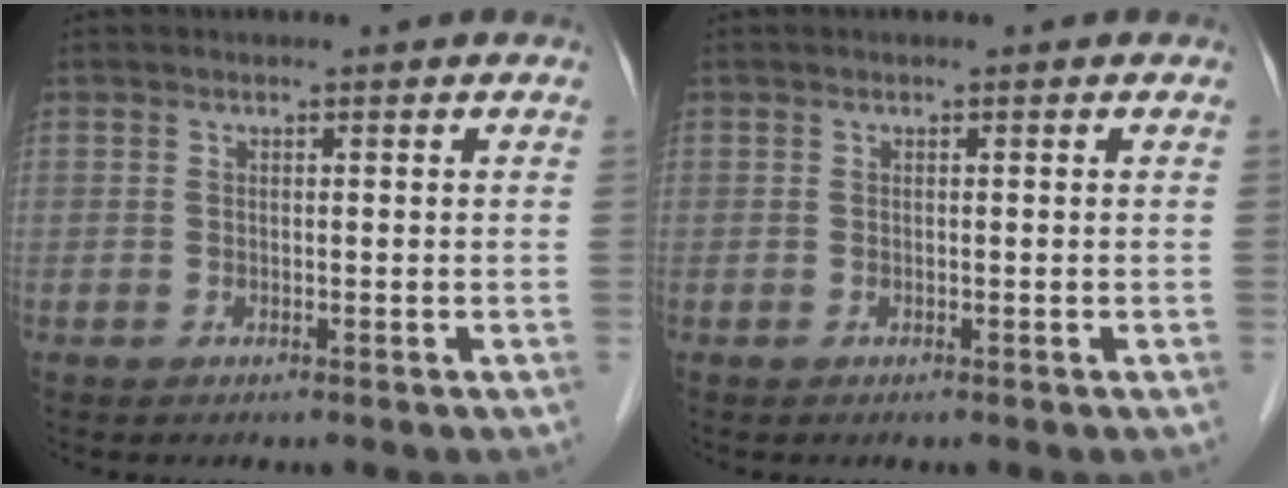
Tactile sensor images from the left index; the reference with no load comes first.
{"total": 0.0}